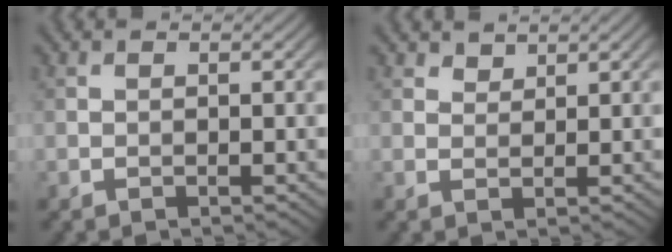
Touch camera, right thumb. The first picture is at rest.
{"total": 1.7, "force": [1.4, 0.8, 0.4], "torque": [-0.010, -0.001, 0.031]}